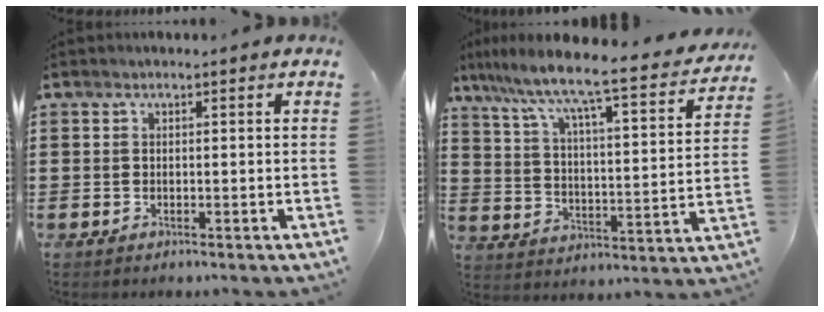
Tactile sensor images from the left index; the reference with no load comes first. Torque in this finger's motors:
{"motor_torque": [2.14, 0.00, 0.45, 0.21]}